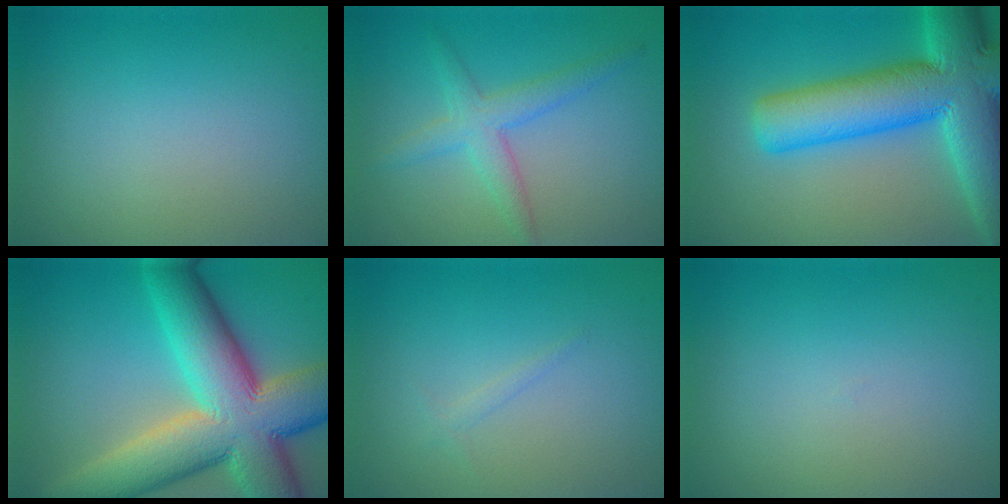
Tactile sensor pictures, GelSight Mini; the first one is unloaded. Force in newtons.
{"total": 3.1, "press": 3.1, "slide": 0.0}
{"total": 13.3, "press": 13.3, "slide": 0.5}
{"total": 14.3, "press": 14.3, "slide": 0.8}
{"total": 0.7, "press": 0.7, "slide": 0.1}
{"total": 0.0}